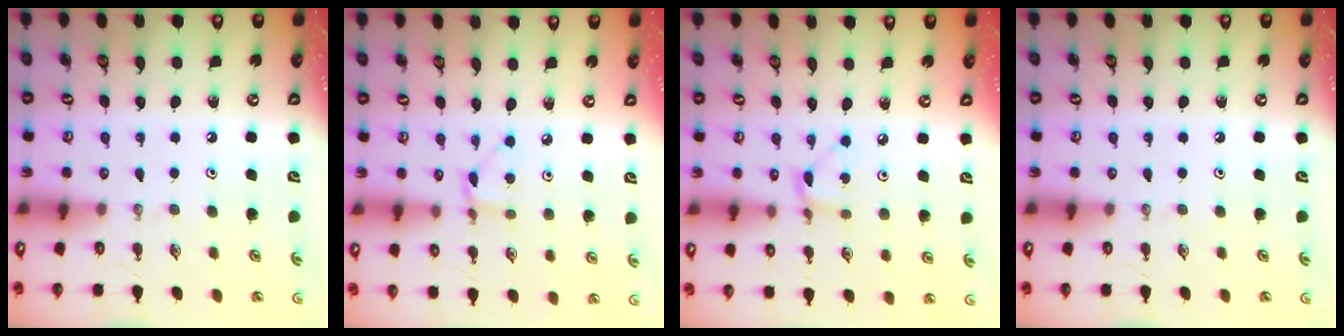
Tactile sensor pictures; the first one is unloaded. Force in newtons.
{"total": 2.7, "press": 2.7, "slide": 0.3}
{"total": 2.9, "press": 2.9, "slide": 0.2}
{"total": 0.0}